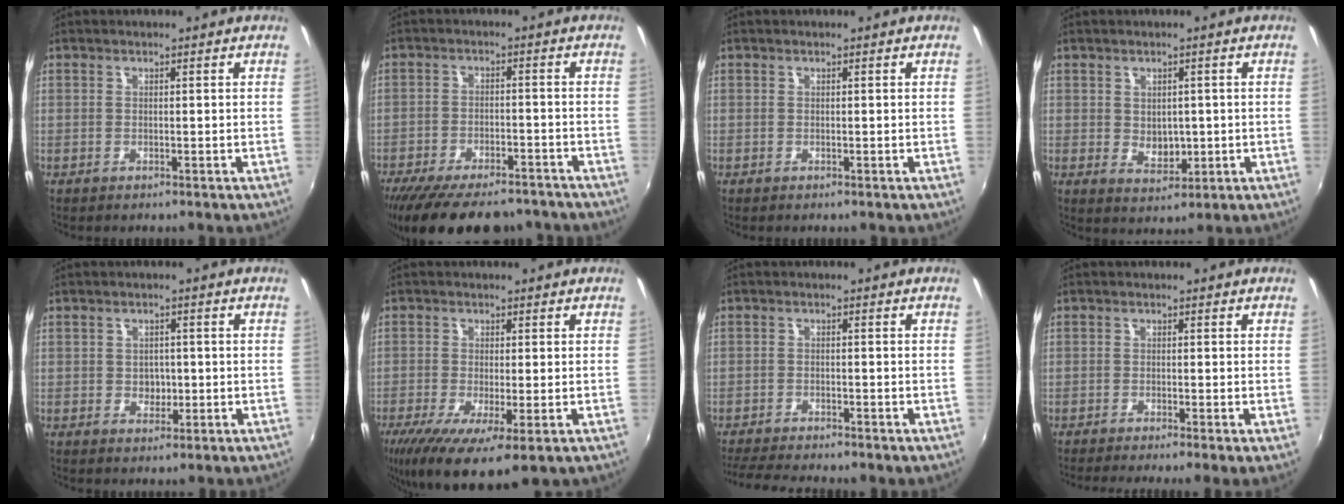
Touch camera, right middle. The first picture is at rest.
{"total": 18.3, "force": [-14.8, 6.2, 8.8], "torque": [-0.180, -0.029, -0.214]}
{"total": 0.0}
{"total": 4.0, "force": [0.0, 3.0, 2.6], "torque": [-0.040, -0.004, 0.007]}
{"total": 2.7, "force": [-0.4, 2.4, 1.1], "torque": [-0.015, 0.004, -0.005]}
{"total": 11.3, "force": [-5.6, 2.8, 9.4], "torque": [-0.187, -0.046, -0.090]}
{"total": 7.9, "force": [-7.2, 0.8, 3.2], "torque": [-0.082, -0.020, -0.116]}
{"total": 3.7, "force": [-2.6, -0.7, 2.5], "torque": [-0.053, -0.017, -0.046]}